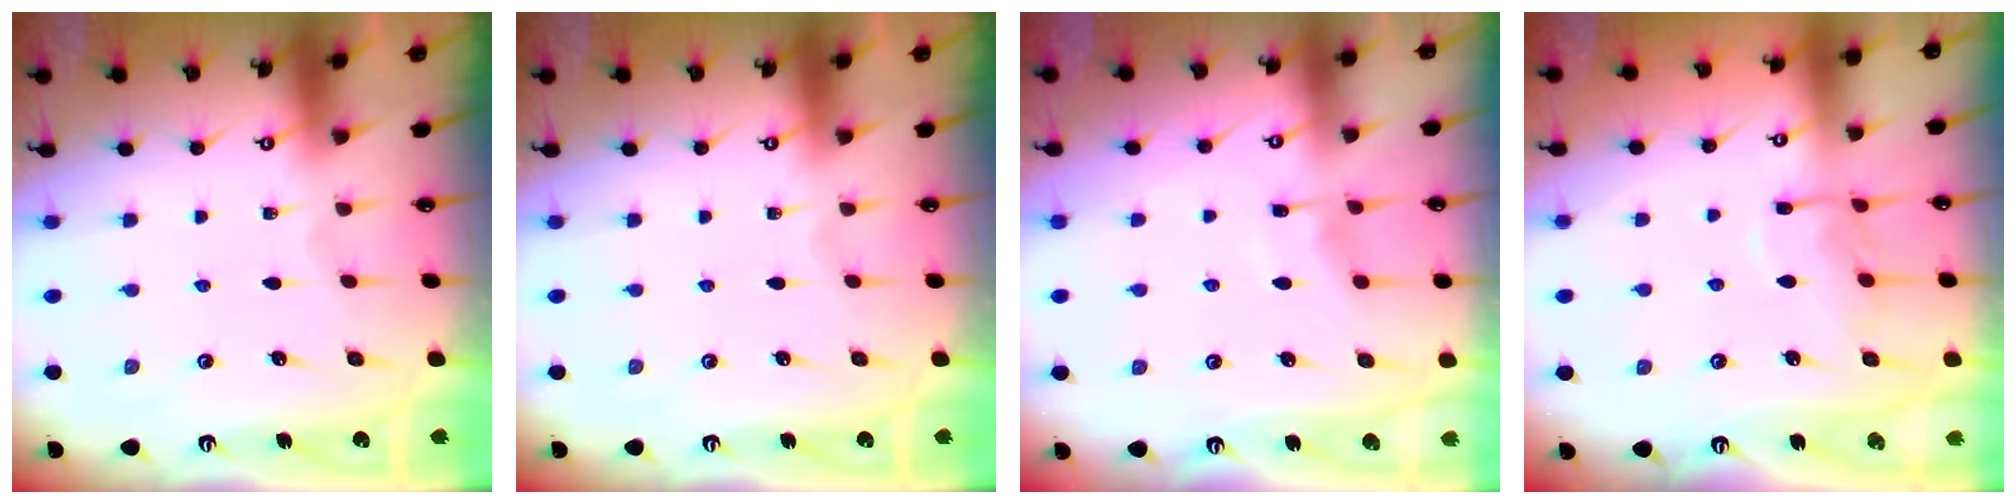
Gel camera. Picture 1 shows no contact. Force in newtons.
{"total": 0.0}
{"total": 4.5, "press": 4.5, "slide": 0.5}
{"total": 8.9, "press": 8.9, "slide": 0.7}